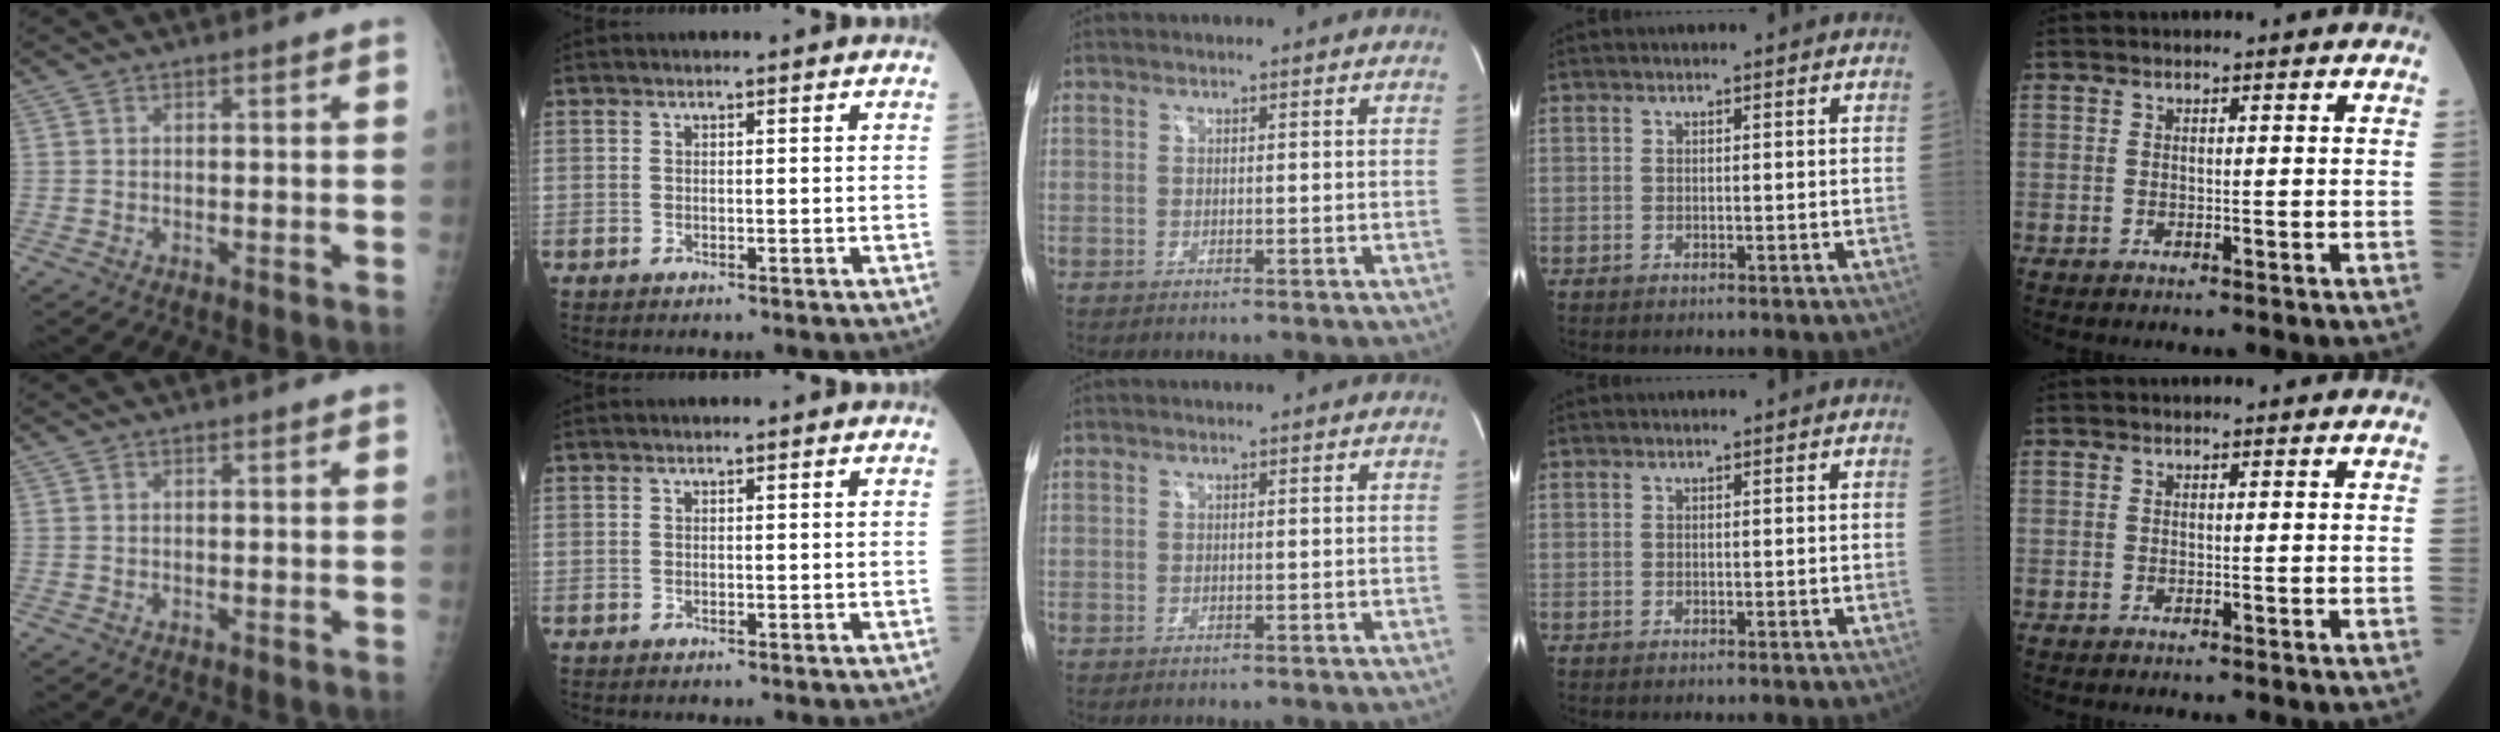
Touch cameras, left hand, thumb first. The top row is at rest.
{}